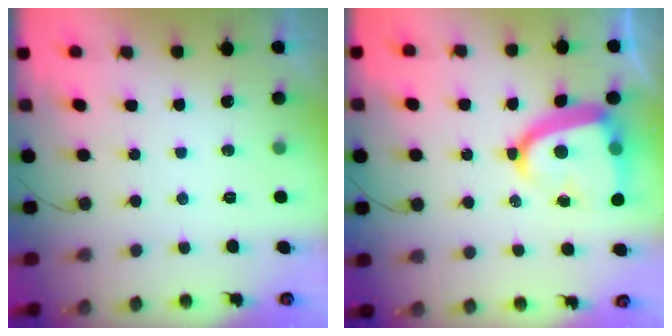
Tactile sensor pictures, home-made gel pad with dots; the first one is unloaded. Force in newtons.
{"total": 15.7, "press": 15.6, "slide": 1.5}